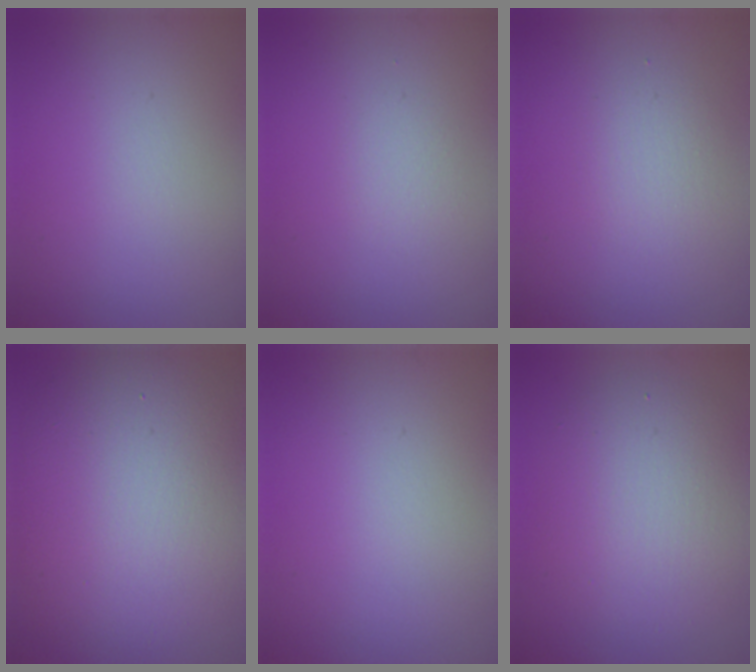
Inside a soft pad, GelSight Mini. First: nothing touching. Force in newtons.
{"total": 0.9, "press": 0.9, "slide": 0.1}
{"total": 1.8, "press": 1.8, "slide": 0.1}
{"total": 13.2, "press": 13.2, "slide": 0.9}
{"total": 0.0}
{"total": 5.7, "press": 5.7, "slide": 0.3}